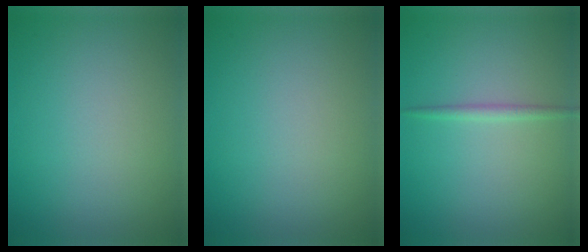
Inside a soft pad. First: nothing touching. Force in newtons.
{"total": 0.0}
{"total": 1.1, "press": 1.1, "slide": 0.0}